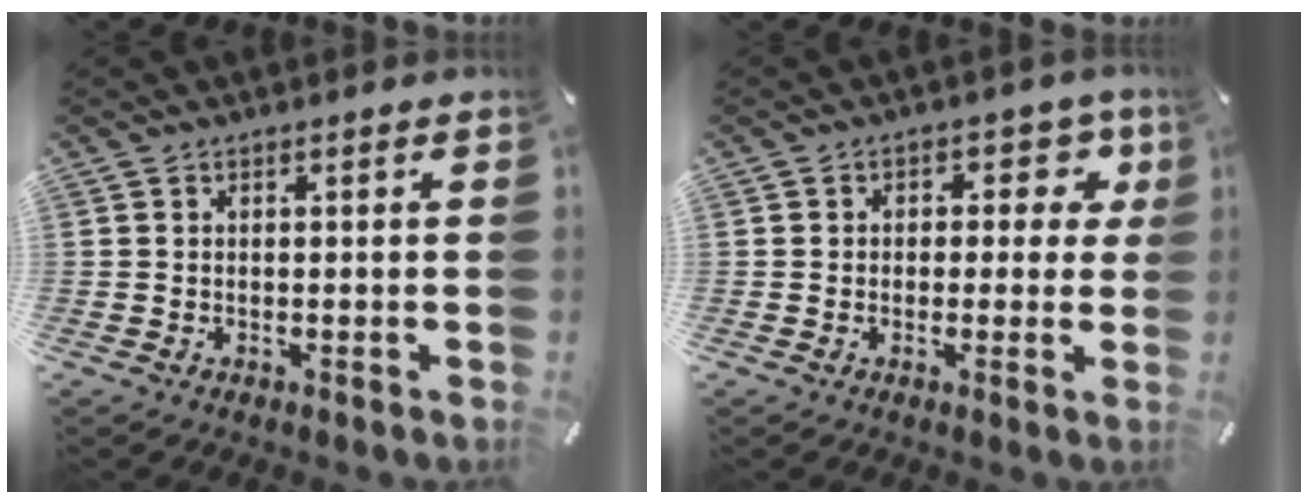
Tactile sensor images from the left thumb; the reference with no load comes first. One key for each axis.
{"total": 6.5, "fx": 1.6, "fy": 5.1, "fz": 3.7, "tx": -0.034, "ty": 0.002, "tz": 0.020}